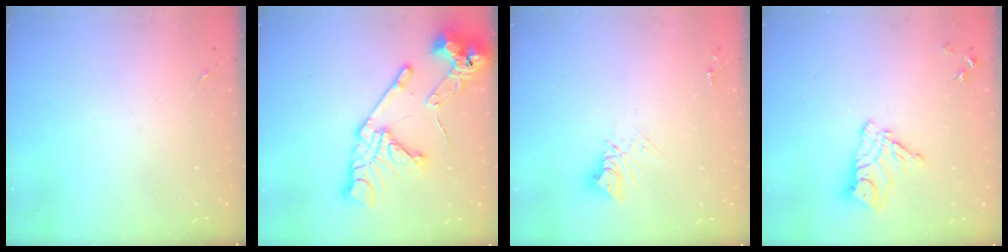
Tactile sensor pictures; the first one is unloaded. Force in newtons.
{"total": 20.5, "press": 20.4, "slide": 2.3}
{"total": 8.4, "press": 8.4, "slide": 0.7}
{"total": 11.1, "press": 11.1, "slide": 1.0}